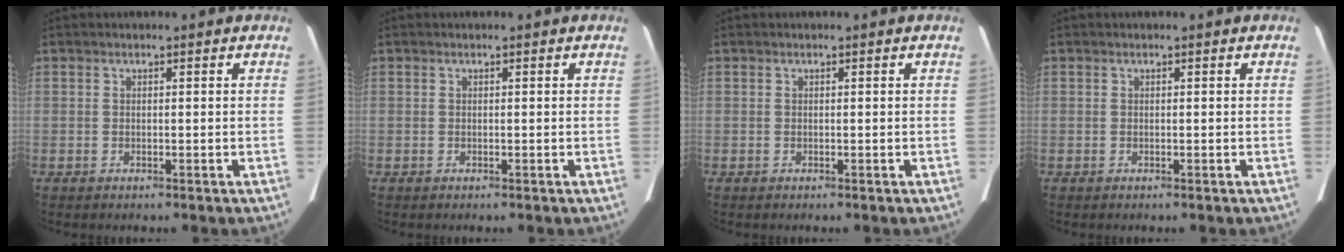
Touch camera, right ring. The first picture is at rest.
{"total": 0.0}
{"total": 0.0}
{"total": 0.0}